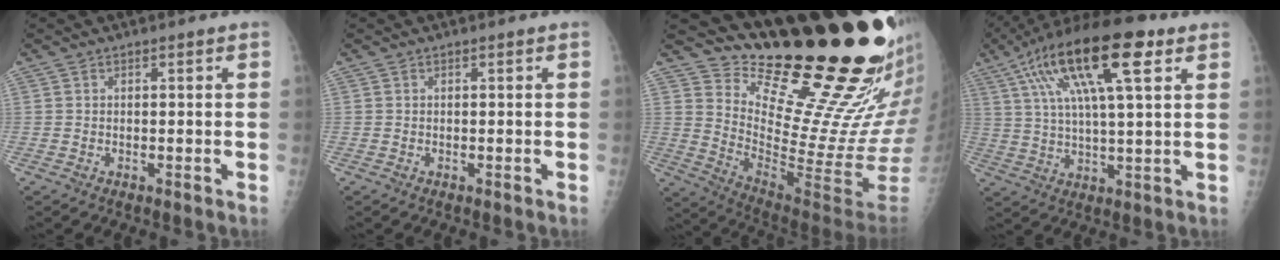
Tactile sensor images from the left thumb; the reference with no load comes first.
{"total": 0.0}
{"total": 29.1, "force": [20.8, 7.3, 19.1], "torque": [-0.253, -0.149, 0.312]}
{"total": 20.0, "force": [8.9, 5.8, 17.0], "torque": [-0.302, 0.005, 0.148]}